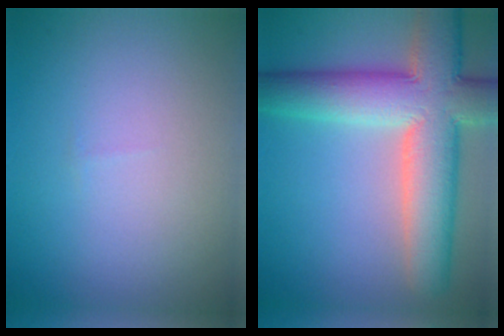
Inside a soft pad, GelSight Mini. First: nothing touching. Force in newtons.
{"total": 10.9, "press": 10.9, "slide": 0.7}